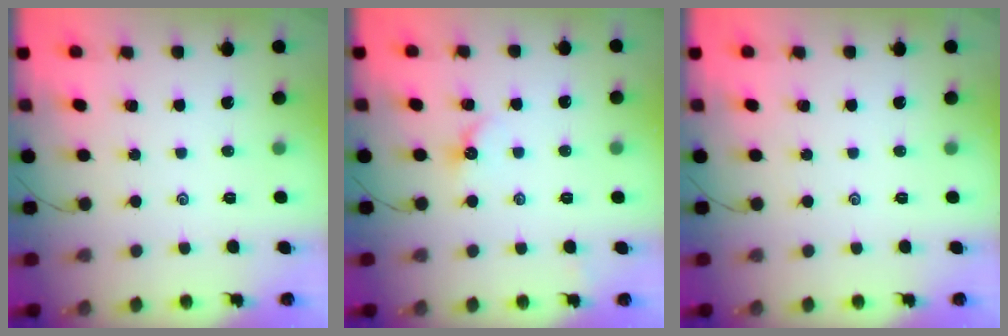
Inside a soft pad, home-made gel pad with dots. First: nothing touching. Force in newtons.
{"total": 3.6, "press": 3.6, "slide": 0.6}
{"total": 0.0}